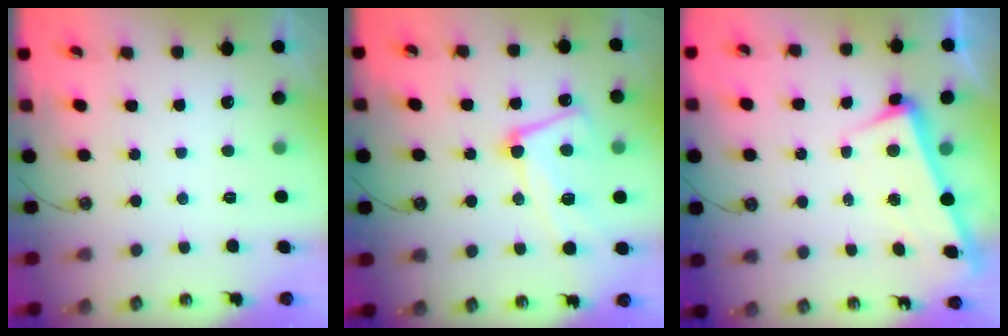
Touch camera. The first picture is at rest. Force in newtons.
{"total": 11.5, "press": 11.4, "slide": 1.5}
{"total": 3.4, "press": 3.2, "slide": 1.1}